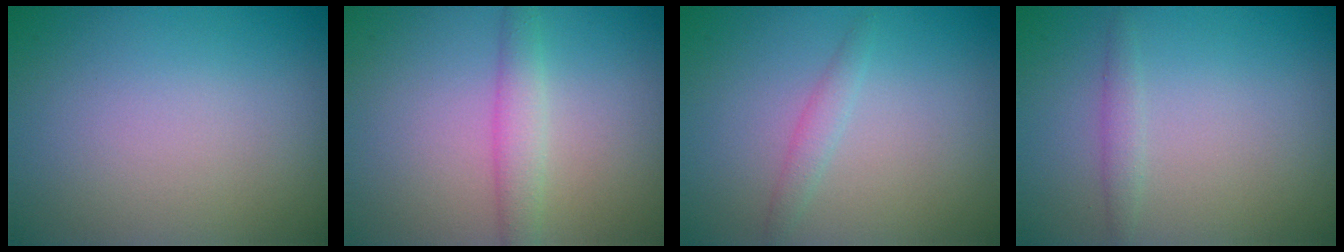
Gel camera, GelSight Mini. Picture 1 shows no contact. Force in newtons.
{"total": 2.4, "press": 2.4, "slide": 0.1}
{"total": 1.2, "press": 1.2, "slide": 0.1}
{"total": 1.1, "press": 1.1, "slide": 0.0}